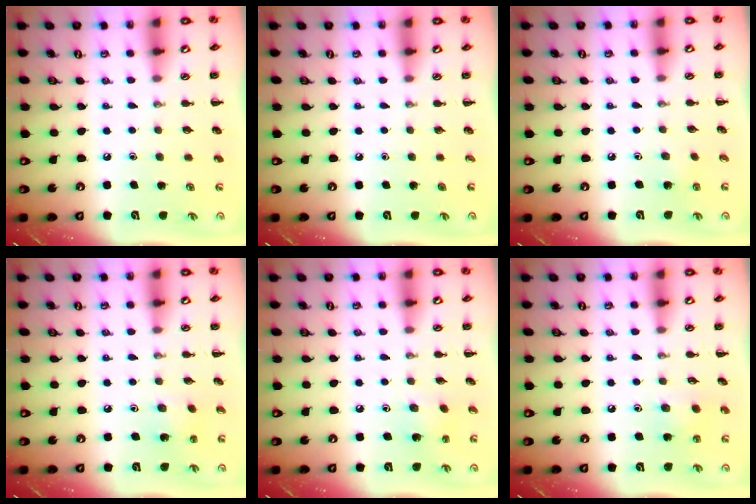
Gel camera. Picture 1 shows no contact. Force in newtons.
{"total": 0.0}
{"total": 1.7, "press": 1.5, "slide": 0.7}
{"total": 2.3, "press": 2.1, "slide": 0.8}
{"total": 1.5, "press": 1.4, "slide": 0.5}
{"total": 4.6, "press": 4.4, "slide": 1.1}